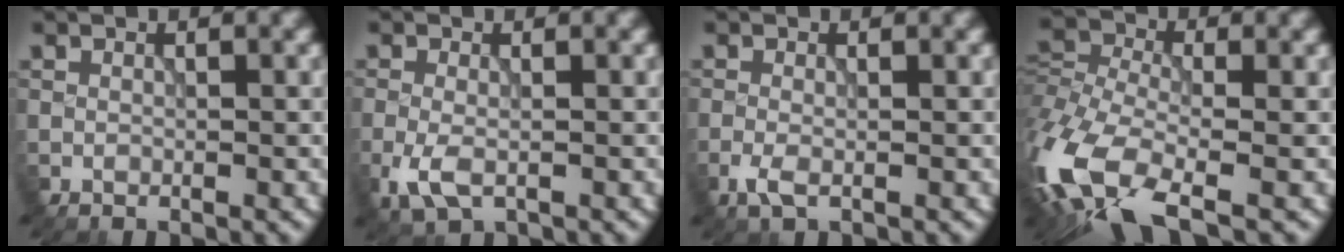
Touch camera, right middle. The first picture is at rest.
{"total": 3.0, "force": [-1.2, 1.6, 2.3], "torque": [-0.055, -0.010, -0.022]}
{"total": 1.8, "force": [-0.9, 0.6, 1.4], "torque": [-0.032, -0.008, -0.019]}
{"total": 11.6, "force": [-5.7, 5.4, 8.5], "torque": [-0.197, -0.025, -0.114]}